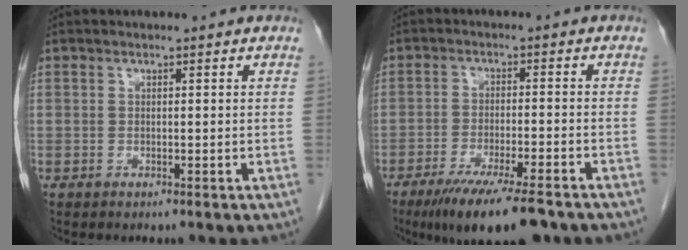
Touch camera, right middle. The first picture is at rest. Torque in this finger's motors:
{"motor_torque": [1.33, -0.81, 0.40, 0.11]}